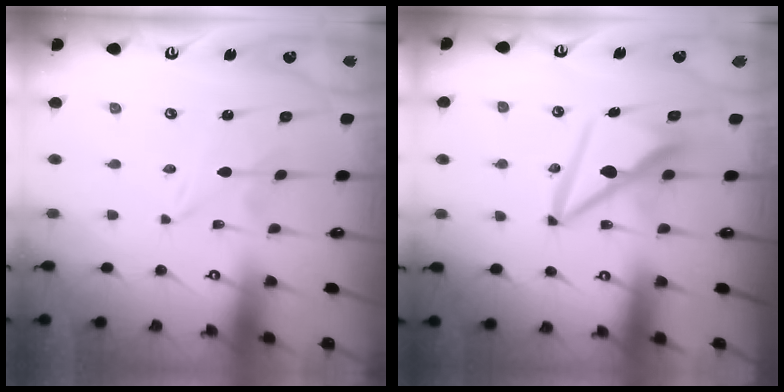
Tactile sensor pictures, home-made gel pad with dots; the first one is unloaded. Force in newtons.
{"total": 9.8, "press": 9.8, "slide": 0.4}